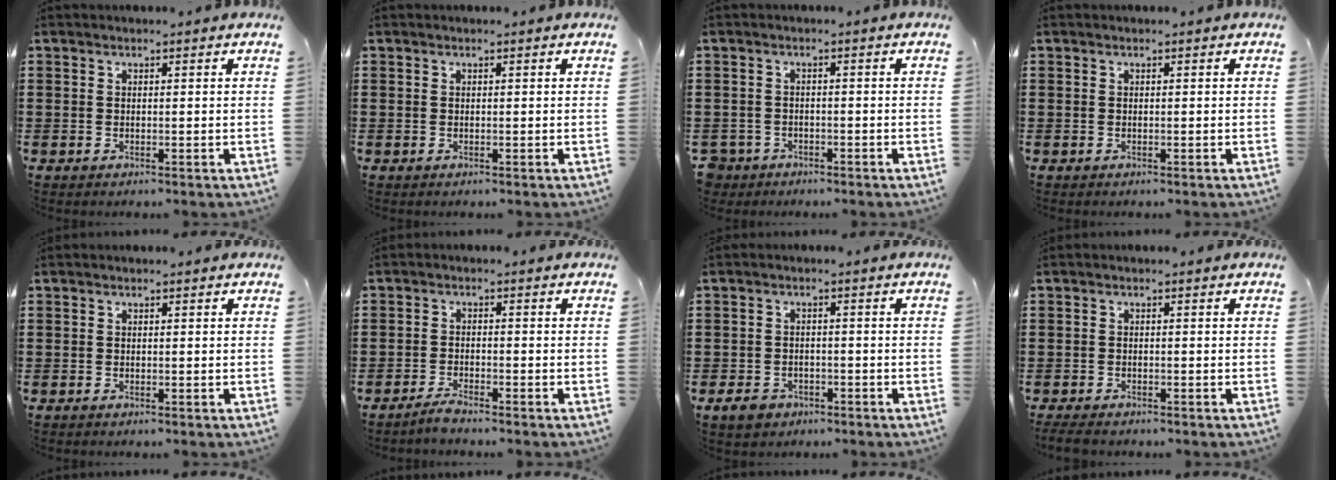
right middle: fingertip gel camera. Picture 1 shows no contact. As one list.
[{"total": 0.0}, {"total": 1.9, "force": [-1.7, 0.9, 0.0], "torque": [-0.015, -0.002, -0.041]}, {"total": 0.0}, {"total": 0.0}, {"total": 2.1, "force": [-2.0, 0.1, 0.7], "torque": [-0.023, 0.002, -0.042]}, {"total": 2.6, "force": [-2.0, 1.4, 0.9], "torque": [-0.021, 0.002, -0.040]}, {"total": 1.5, "force": [-1.4, 0.3, 0.5], "torque": [-0.019, -0.001, -0.031]}]